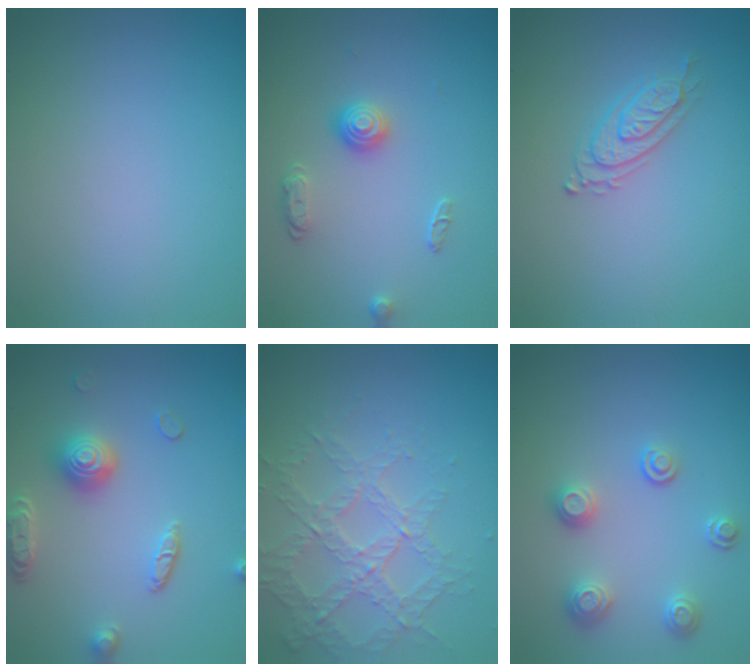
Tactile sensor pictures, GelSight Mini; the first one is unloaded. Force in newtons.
{"total": 2.1, "press": 1.6, "slide": 1.4}
{"total": 2.3, "press": 2.1, "slide": 0.9}
{"total": 4.4, "press": 3.6, "slide": 2.5}
{"total": 3.1, "press": 2.8, "slide": 1.3}
{"total": 2.5, "press": 2.3, "slide": 0.9}